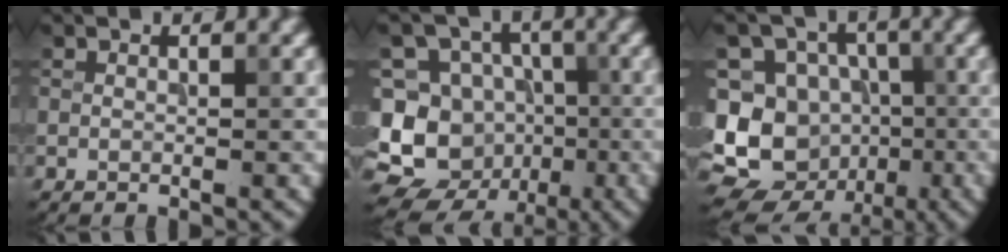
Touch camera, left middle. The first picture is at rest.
{"total": 14.6, "force": [-5.1, 13.1, 3.7], "torque": [-0.106, 0.004, -0.078]}
{"total": 13.0, "force": [-4.2, 11.5, 4.5], "torque": [-0.101, 0.002, -0.079]}